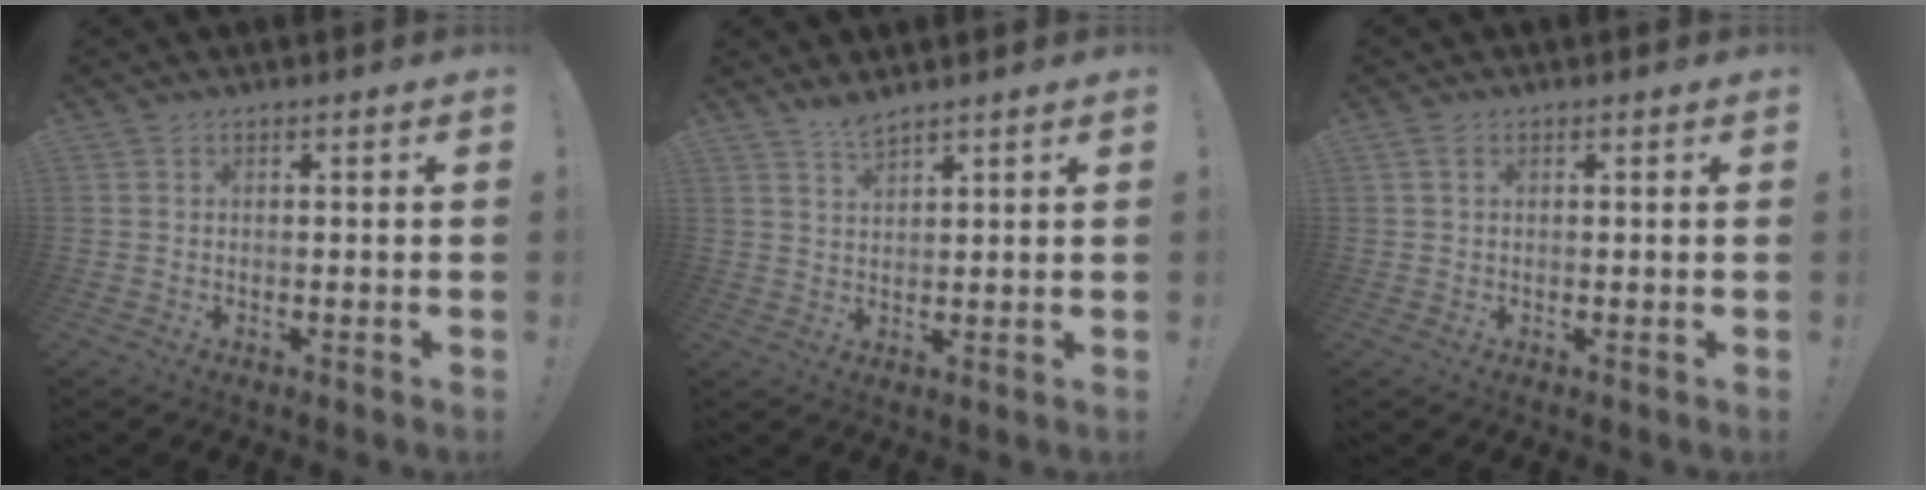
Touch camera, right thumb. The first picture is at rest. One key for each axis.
{"total": 3.5, "fx": 3.2, "fy": 0.4, "fz": 1.4, "tx": -0.019, "ty": -0.024, "tz": 0.055}
{"total": 1.5, "fx": 0.6, "fy": 1.1, "fz": 0.9, "tx": -0.014, "ty": 0.003, "tz": 0.010}